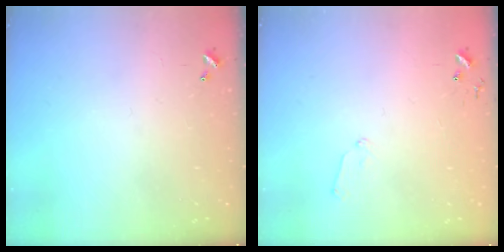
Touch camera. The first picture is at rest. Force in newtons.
{"total": 6.0, "press": 6.0, "slide": 0.6}